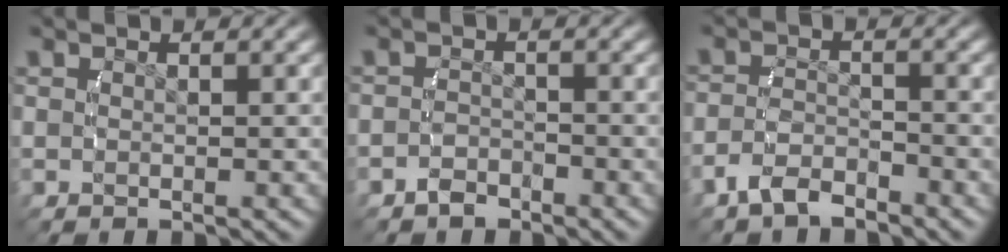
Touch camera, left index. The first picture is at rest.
{"total": 1.8, "force": [-1.6, 0.7, 0.1], "torque": [0.000, -0.005, -0.027]}
{"total": 3.2, "force": [-2.8, 0.9, 1.2], "torque": [-0.018, -0.008, -0.045]}